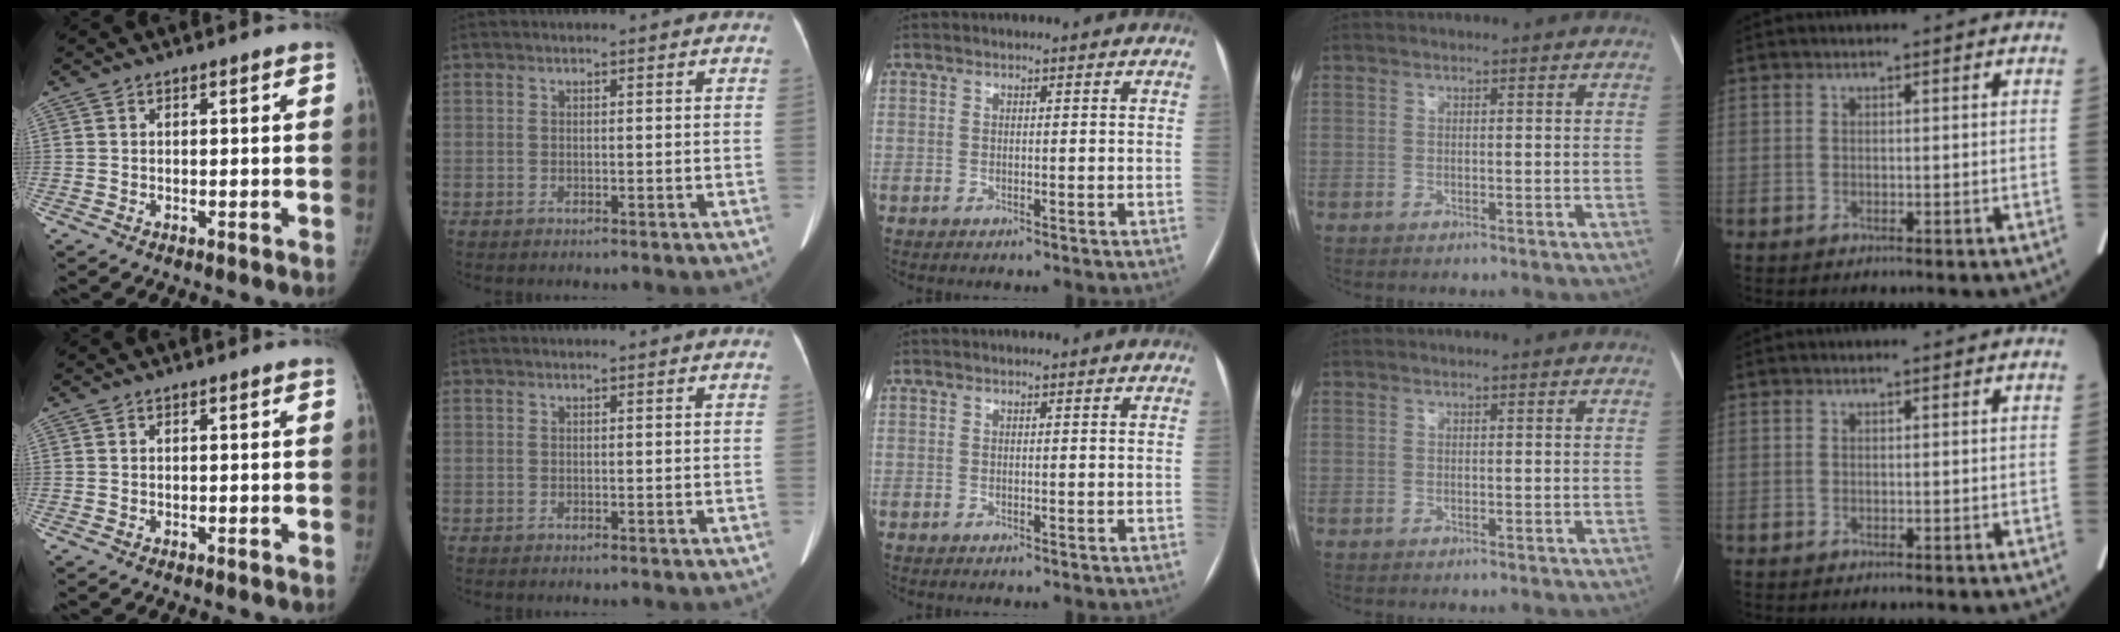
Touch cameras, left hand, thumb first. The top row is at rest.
{}